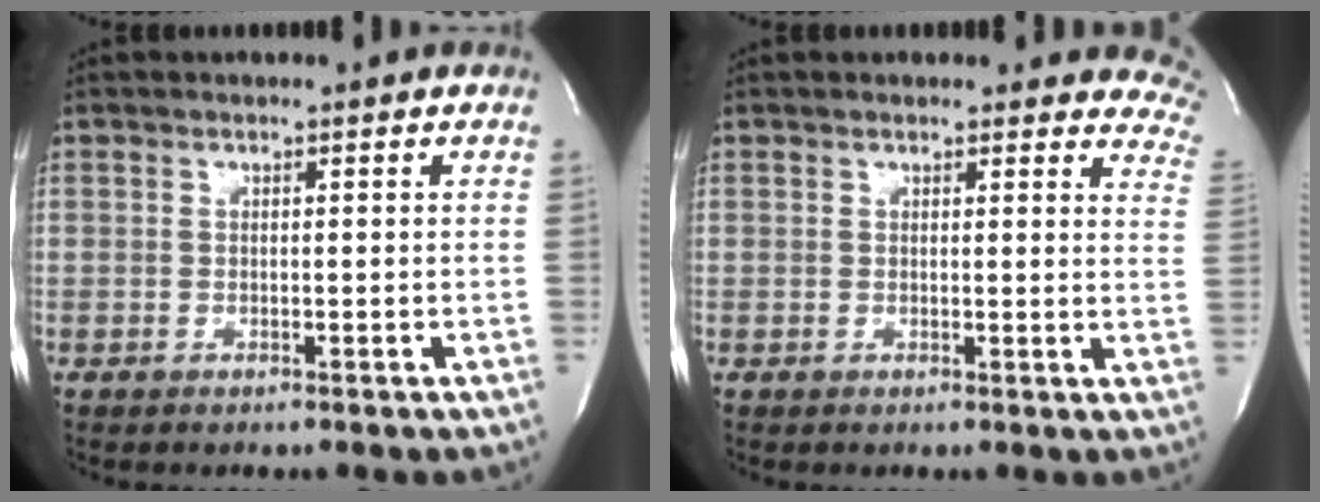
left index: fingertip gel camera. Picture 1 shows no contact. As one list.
[{"total": 11.0, "force": [10.0, 3.7, 2.7], "torque": [0.013, -0.034, 0.071]}]